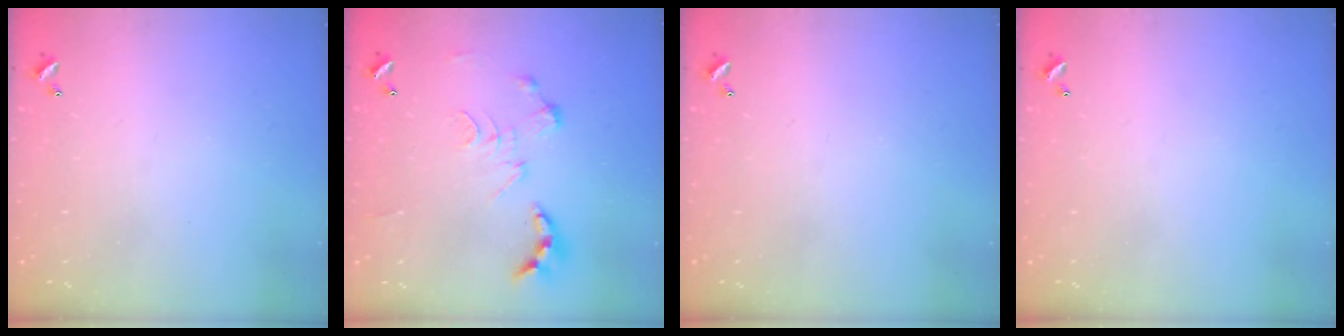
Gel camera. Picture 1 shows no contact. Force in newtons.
{"total": 0.0}
{"total": 0.0}
{"total": 0.0}